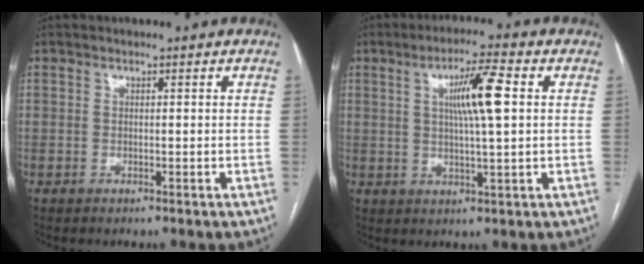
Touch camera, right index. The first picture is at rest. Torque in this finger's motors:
{"motor_torque": [0.93, 0.39, 0.26, 0.13]}